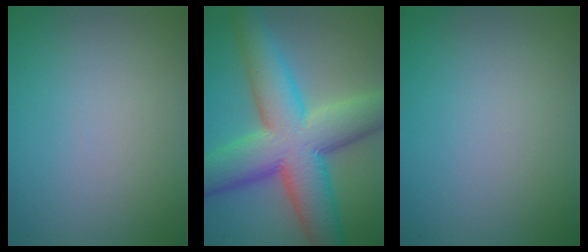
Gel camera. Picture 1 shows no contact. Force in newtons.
{"total": 12.1, "press": 12.1, "slide": 0.3}
{"total": 0.0}